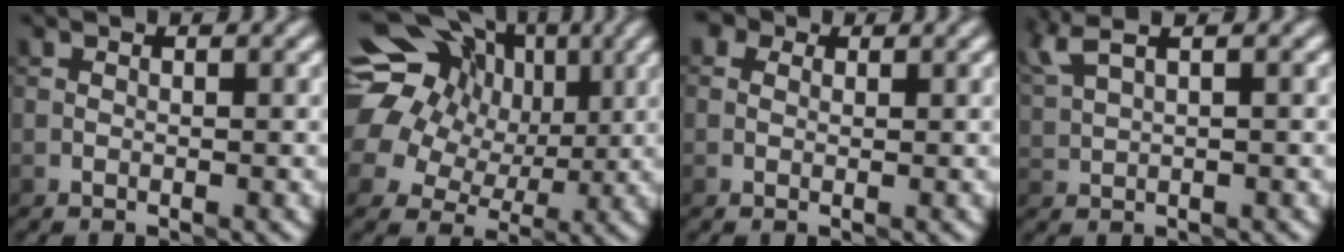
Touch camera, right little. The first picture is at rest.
{"total": 17.5, "force": [5.3, 14.4, 8.4], "torque": [-0.187, 0.048, 0.068]}
{"total": 3.5, "force": [1.8, 2.5, 1.8], "torque": [-0.009, 0.028, -0.019]}
{"total": 3.4, "force": [2.4, 1.0, 2.2], "torque": [-0.048, 0.023, 0.042]}